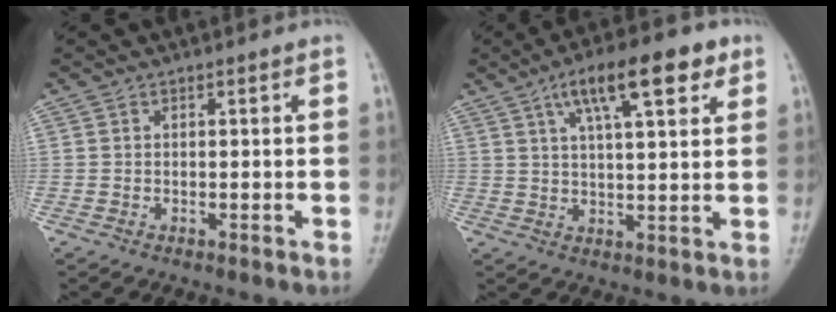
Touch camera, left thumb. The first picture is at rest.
{"total": 13.0, "force": [6.4, 4.2, 10.6], "torque": [-0.146, -0.002, 0.098]}